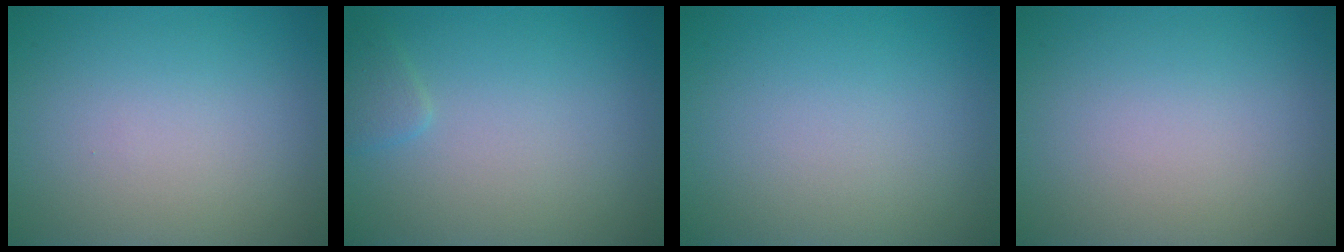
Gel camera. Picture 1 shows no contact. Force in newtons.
{"total": 1.0, "press": 1.0, "slide": 0.0}
{"total": 0.0}
{"total": 0.0}